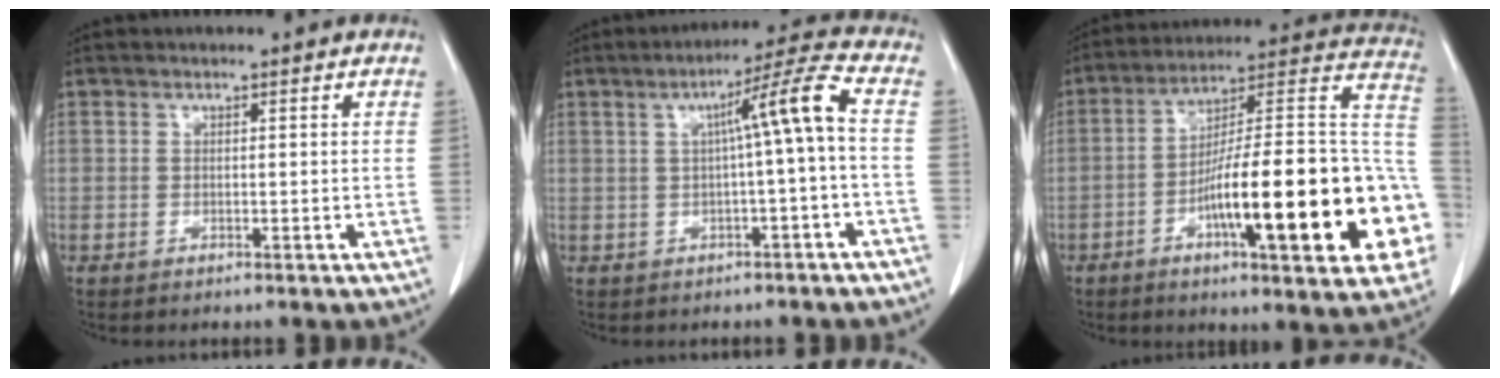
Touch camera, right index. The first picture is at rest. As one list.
[{"total": 7.8, "force": [0.0, -0.4, 7.8], "torque": [-0.120, 0.023, 0.001]}, {"total": 28.4, "force": [-7.8, 4.3, 26.9], "torque": [-0.314, 0.010, -0.120]}]